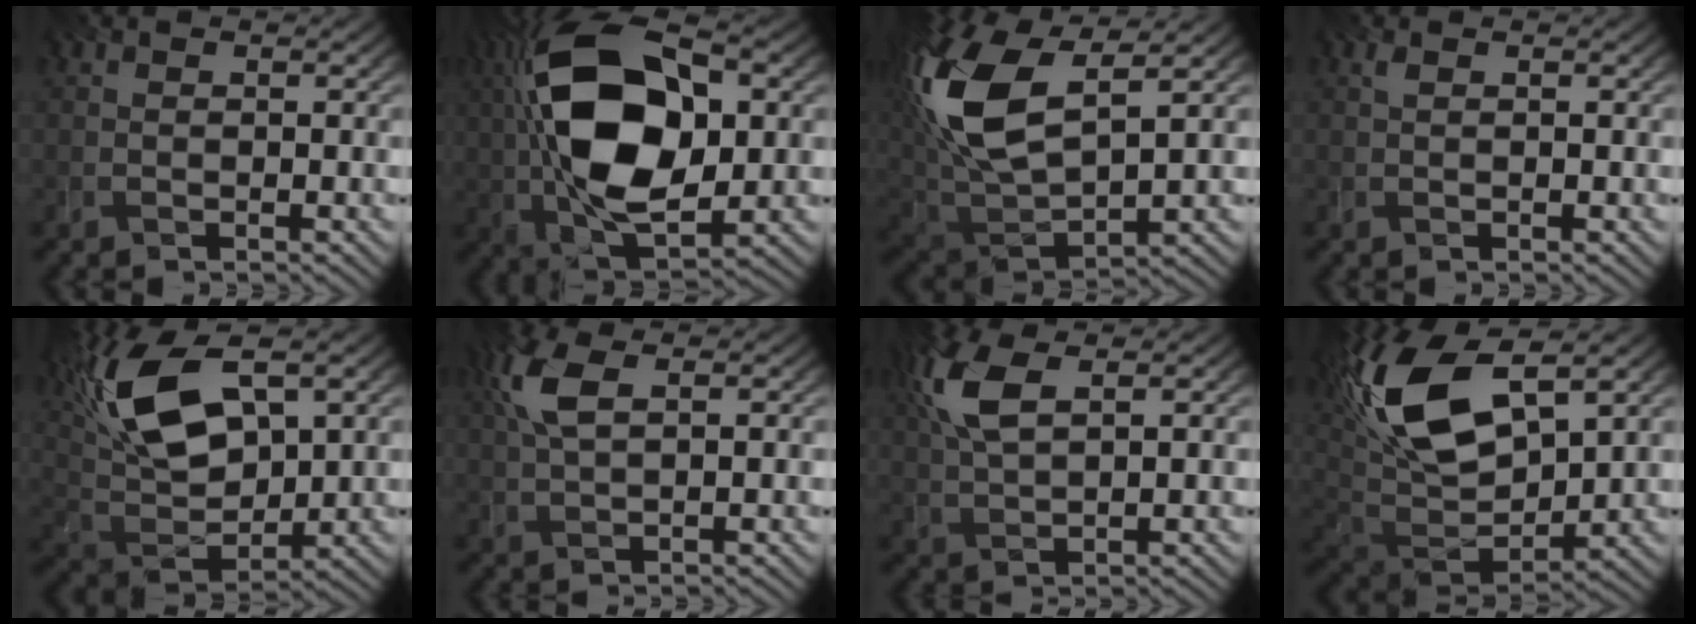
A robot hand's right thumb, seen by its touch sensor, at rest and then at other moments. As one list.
[{"total": 17.8, "force": [1.8, 9.6, 14.9], "torque": [-0.296, 0.010, 0.021]}, {"total": 15.6, "force": [5.1, 7.7, 12.6], "torque": [-0.315, 0.015, 0.107]}, {"total": 0.5, "force": [0.3, 0.2, 0.4], "torque": [-0.011, 0.002, 0.006]}, {"total": 14.5, "force": [6.1, 6.8, 11.2], "torque": [-0.256, 0.013, 0.120]}, {"total": 5.3, "force": [1.9, 2.1, 4.5], "torque": [-0.118, 0.011, 0.037]}, {"total": 7.3, "force": [3.1, 3.0, 6.0], "torque": [-0.160, 0.015, 0.061]}, {"total": 17.0, "force": [7.1, 8.2, 13.2], "torque": [-0.304, 0.018, 0.131]}]